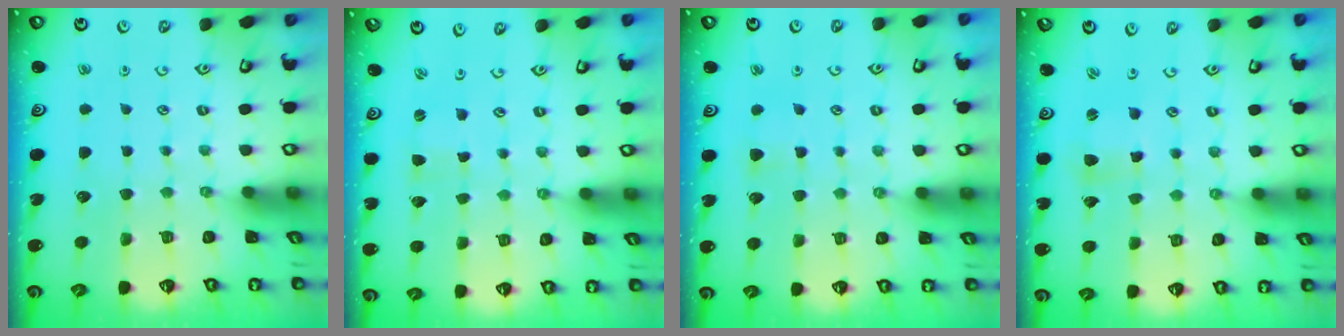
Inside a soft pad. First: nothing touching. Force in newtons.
{"total": 0.0}
{"total": 3.7, "press": 3.6, "slide": 0.4}
{"total": 2.5, "press": 2.5, "slide": 0.3}